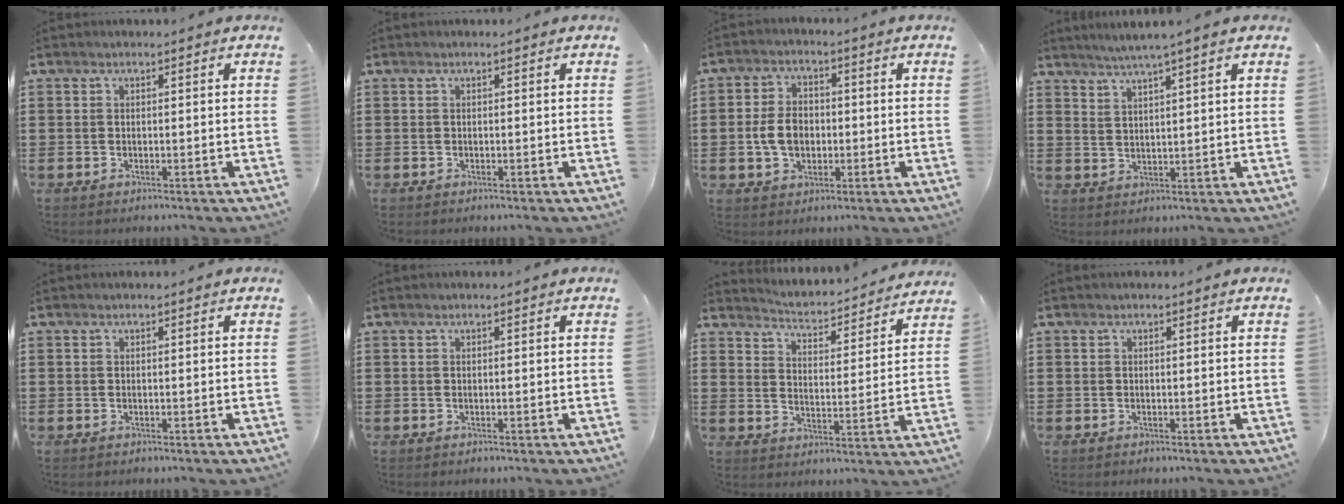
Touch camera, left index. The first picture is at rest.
{"total": 0.0}
{"total": 5.7, "force": [-0.7, 4.0, 4.1], "torque": [-0.095, 0.005, -0.017]}
{"total": 2.7, "force": [2.3, -0.6, 1.3], "torque": [-0.031, -0.011, 0.039]}
{"total": 0.0}
{"total": 0.0}
{"total": 3.2, "force": [3.2, -0.2, -0.2], "torque": [-0.020, -0.038, 0.047]}
{"total": 0.0}